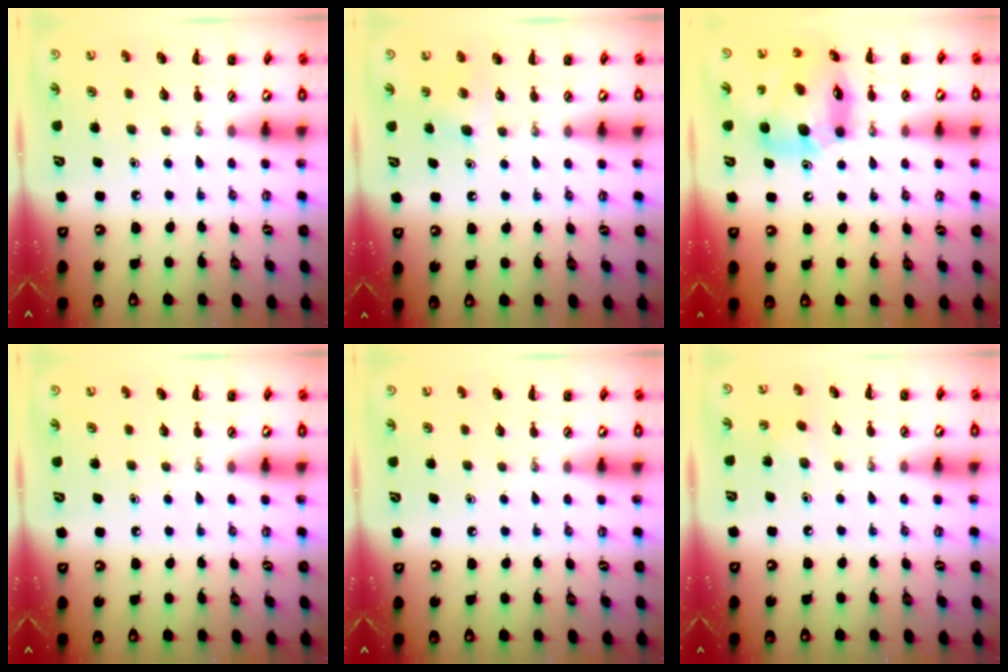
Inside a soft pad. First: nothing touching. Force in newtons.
{"total": 5.4, "press": 5.2, "slide": 1.5}
{"total": 16.0, "press": 15.5, "slide": 4.2}
{"total": 0.0}
{"total": 0.0}
{"total": 2.3, "press": 2.2, "slide": 0.7}